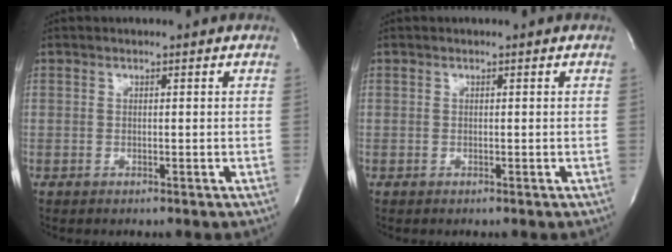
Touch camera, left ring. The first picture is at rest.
{"total": 0.0}